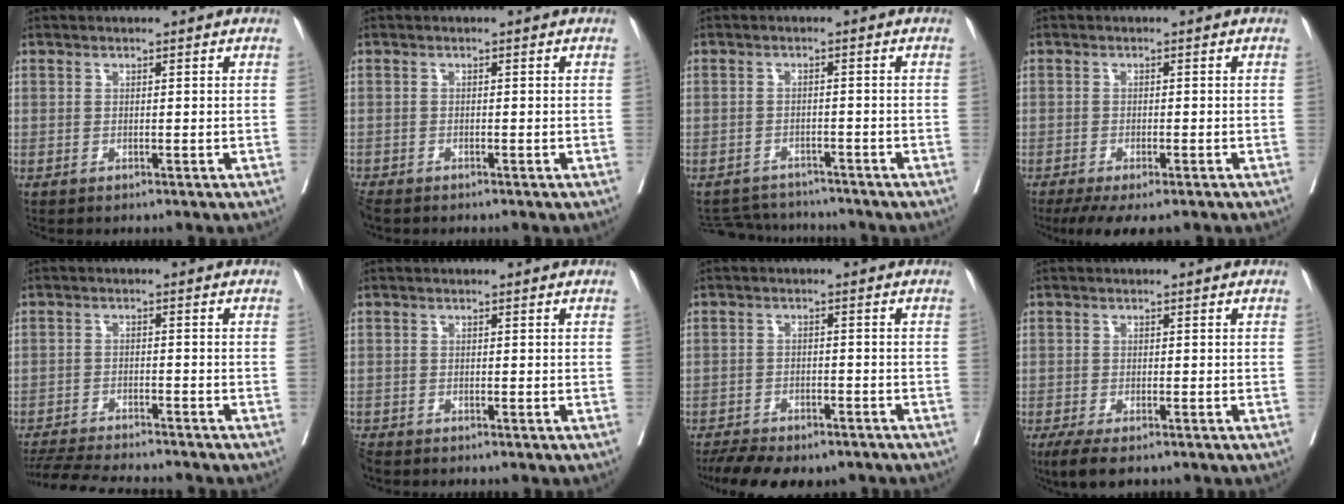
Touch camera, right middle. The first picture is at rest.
{"total": 2.3, "force": [-2.1, 0.6, 0.7], "torque": [-0.018, -0.009, -0.040]}
{"total": 5.5, "force": [-5.4, 0.9, -0.3], "torque": [0.001, 0.004, -0.084]}
{"total": 7.6, "force": [-5.8, 2.0, 4.5], "torque": [-0.061, -0.012, -0.090]}
{"total": 12.9, "force": [-11.9, 1.0, 4.8], "torque": [-0.081, -0.016, -0.176]}
{"total": 1.6, "force": [-1.5, 0.2, 0.2], "torque": [-0.009, -0.008, -0.030]}
{"total": 12.5, "force": [-10.2, 4.5, 5.6], "torque": [-0.107, 0.003, -0.143]}
{"total": 4.9, "force": [-3.5, 1.3, 3.2], "torque": [-0.056, -0.013, -0.057]}